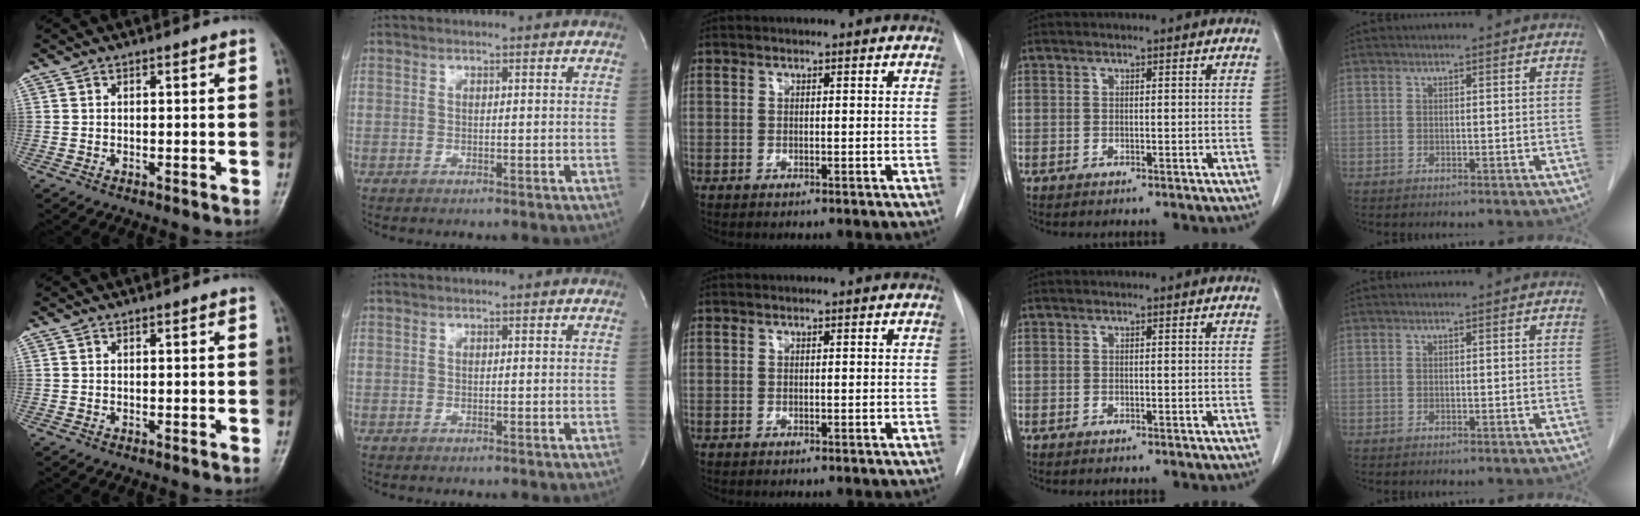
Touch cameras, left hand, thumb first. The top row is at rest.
{}